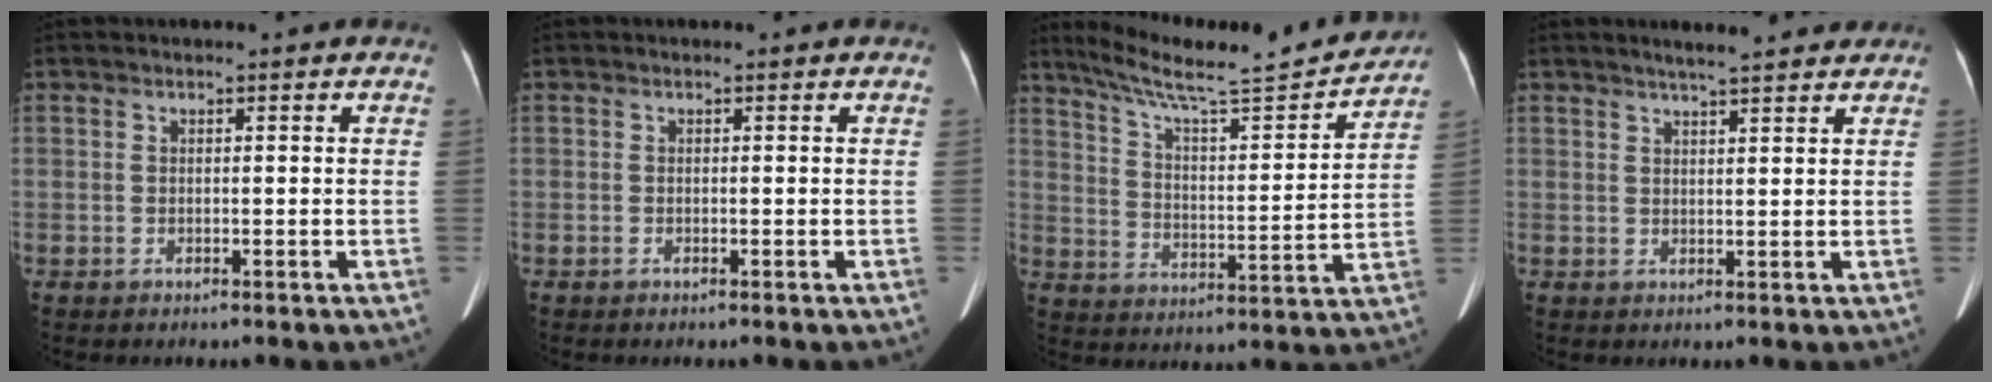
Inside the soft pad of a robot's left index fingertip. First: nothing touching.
{"total": 0.0}
{"total": 18.5, "force": [17.0, 0.8, 7.2], "torque": [-0.121, -0.019, 0.251]}
{"total": 6.3, "force": [5.4, 0.7, 3.1], "torque": [-0.044, 0.017, 0.074]}